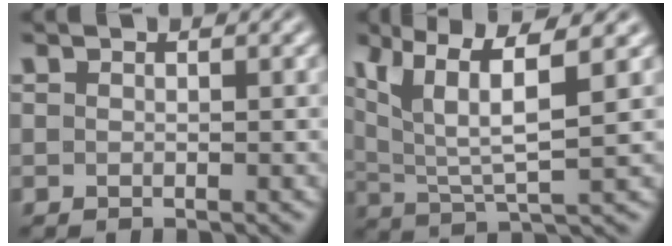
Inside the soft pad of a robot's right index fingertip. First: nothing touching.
{"total": 7.6, "force": [2.9, 3.5, 6.1], "torque": [-0.114, -0.010, 0.059]}